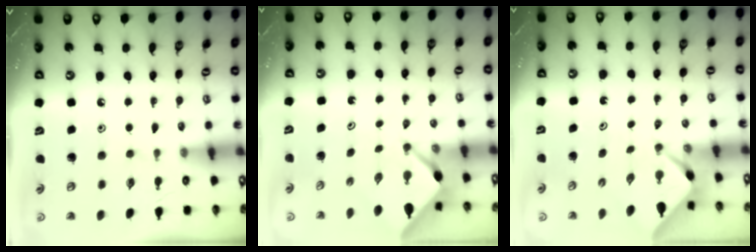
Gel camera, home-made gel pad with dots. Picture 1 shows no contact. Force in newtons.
{"total": 2.3, "press": 2.3, "slide": 0.3}
{"total": 2.2, "press": 2.2, "slide": 0.2}